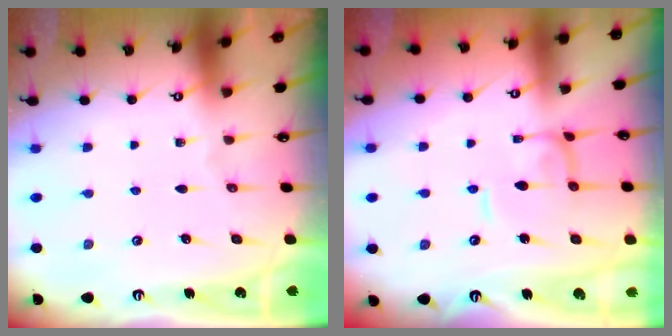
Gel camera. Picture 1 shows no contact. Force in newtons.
{"total": 0.5, "press": 0.3, "slide": 0.4}